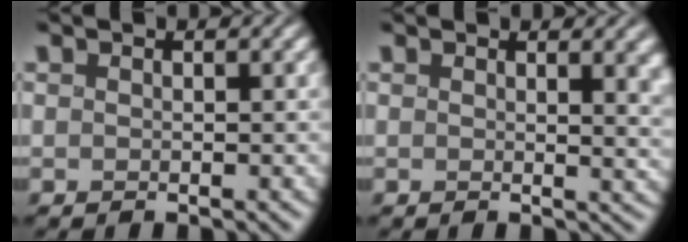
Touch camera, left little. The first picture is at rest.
{"total": 4.9, "force": [2.6, 2.3, 3.4], "torque": [-0.013, 0.005, 0.041]}